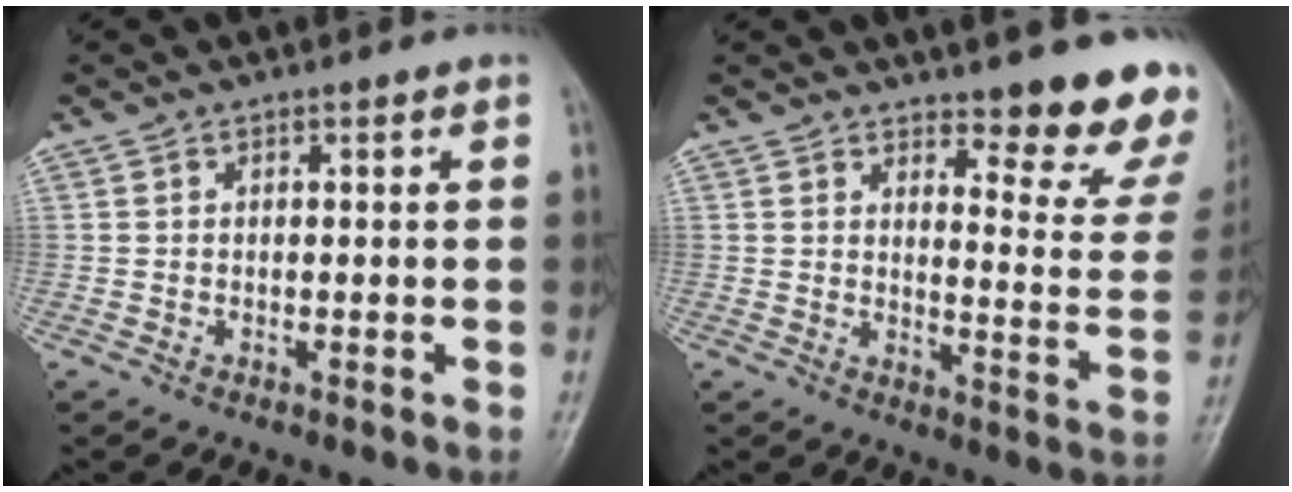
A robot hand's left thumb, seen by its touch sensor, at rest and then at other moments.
{"total": 13.0, "force": [10.5, 3.1, 7.0], "torque": [-0.049, -0.088, 0.123]}